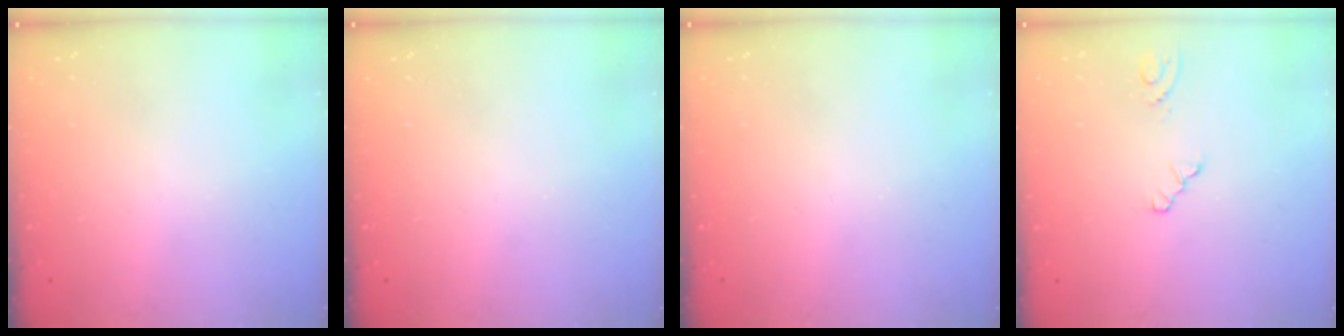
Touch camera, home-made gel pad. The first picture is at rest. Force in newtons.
{"total": 0.0}
{"total": 0.0}
{"total": 2.1, "press": 2.1, "slide": 0.3}